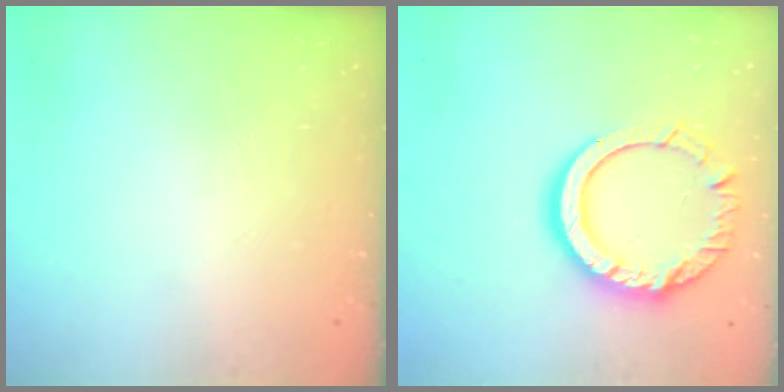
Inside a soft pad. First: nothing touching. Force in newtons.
{"total": 15.6, "press": 15.5, "slide": 1.4}